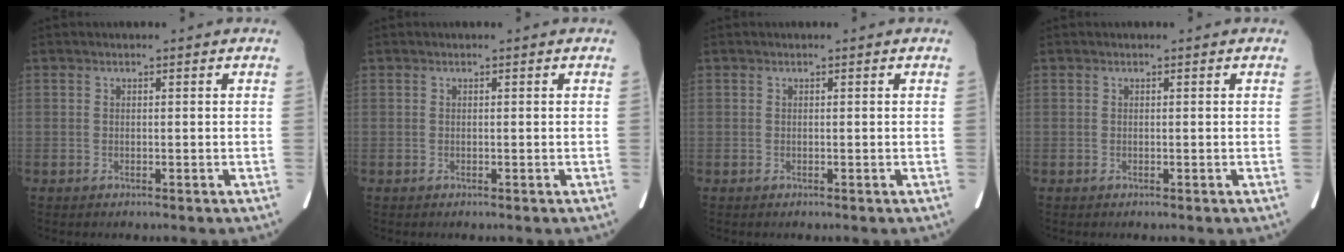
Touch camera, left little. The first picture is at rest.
{"total": 0.0}
{"total": 0.0}
{"total": 0.0}